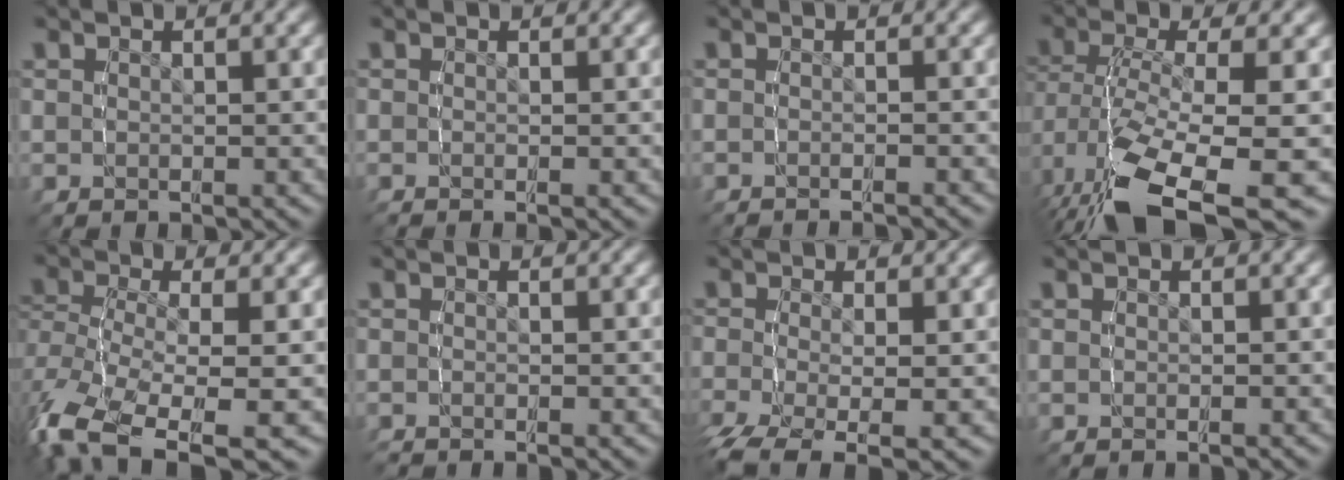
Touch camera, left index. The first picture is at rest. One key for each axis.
{"total": 0.8, "fx": -0.7, "fy": 0.0, "fz": 0.5, "tx": -0.011, "ty": -0.005, "tz": -0.008}
{"total": 1.9, "fx": -1.9, "fy": 0.2, "fz": 0.4, "tx": -0.011, "ty": -0.007, "tz": -0.028}
{"total": 9.6, "fx": -5.8, "fy": 3.3, "fz": 6.9, "tx": -0.150, "ty": -0.043, "tz": -0.063}
{"total": 9.9, "fx": -7.3, "fy": 3.7, "fz": 5.5, "tx": -0.140, "ty": -0.065, "tz": -0.084}
{"total": 1.2, "fx": -1.1, "fy": 0.2, "fz": 0.3, "tx": -0.011, "ty": -0.008, "tz": -0.015}
{"total": 6.1, "fx": -3.9, "fy": 2.4, "fz": 4.1, "tx": -0.094, "ty": -0.043, "tz": -0.041}
{"total": 0.7, "fx": -0.6, "fy": -0.1, "fz": 0.3, "tx": -0.005, "ty": 0.001, "tz": -0.010}